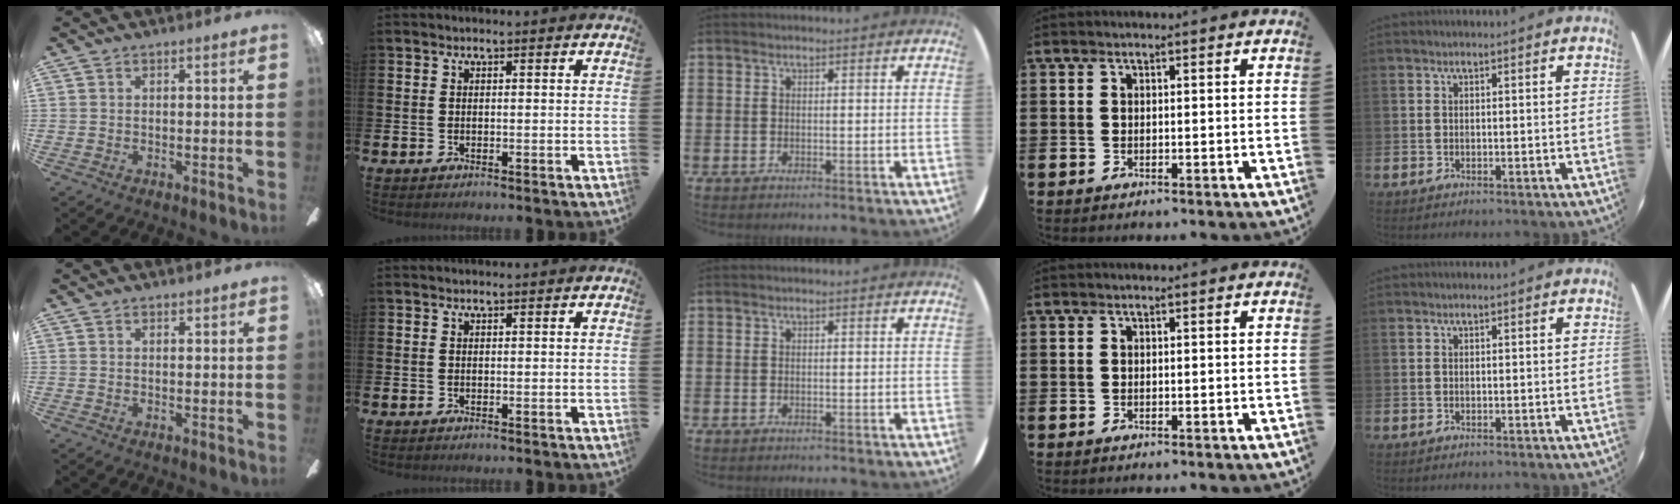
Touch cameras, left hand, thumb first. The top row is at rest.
{"thumb": {"total": 1.0, "force": [0.9, 0.4, 0.1], "torque": [0.005, -0.003, 0.015]}}